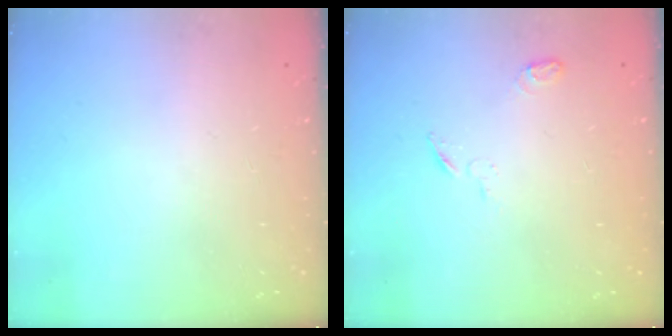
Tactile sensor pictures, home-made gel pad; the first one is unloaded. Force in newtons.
{"total": 3.6, "press": 3.5, "slide": 0.9}